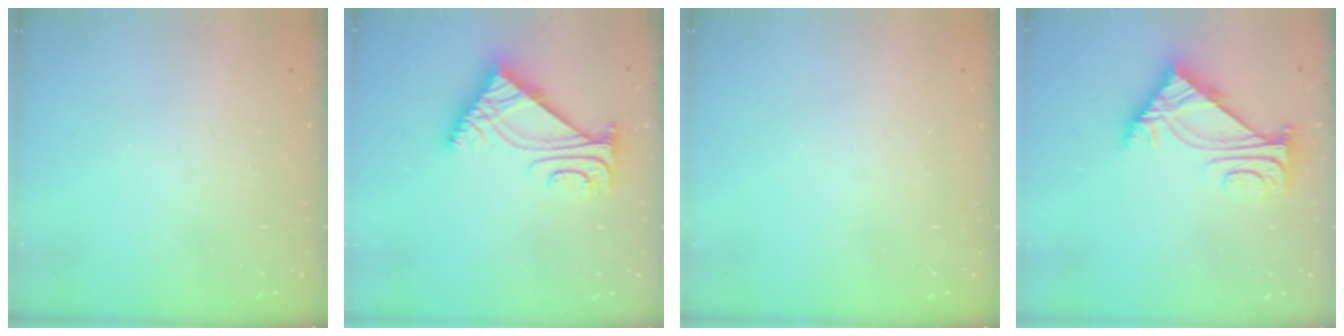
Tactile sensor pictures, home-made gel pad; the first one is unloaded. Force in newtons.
{"total": 7.4, "press": 7.3, "slide": 1.0}
{"total": 0.0}
{"total": 6.1, "press": 6.0, "slide": 1.1}